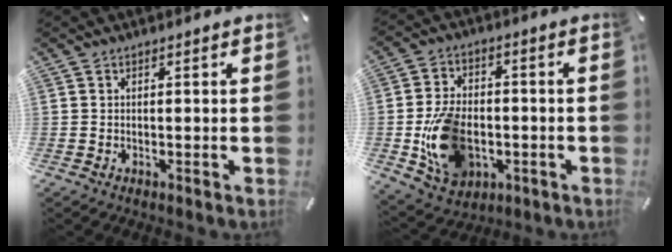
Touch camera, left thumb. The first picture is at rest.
{"total": 15.1, "force": [-3.4, 11.0, 9.7], "torque": [-0.198, 0.009, -0.055]}